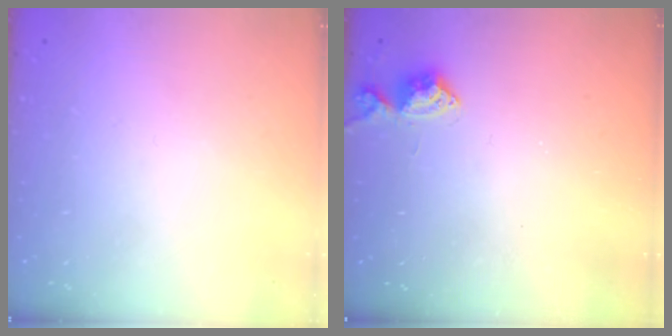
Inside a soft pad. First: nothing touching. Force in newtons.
{"total": 5.8, "press": 5.7, "slide": 0.7}